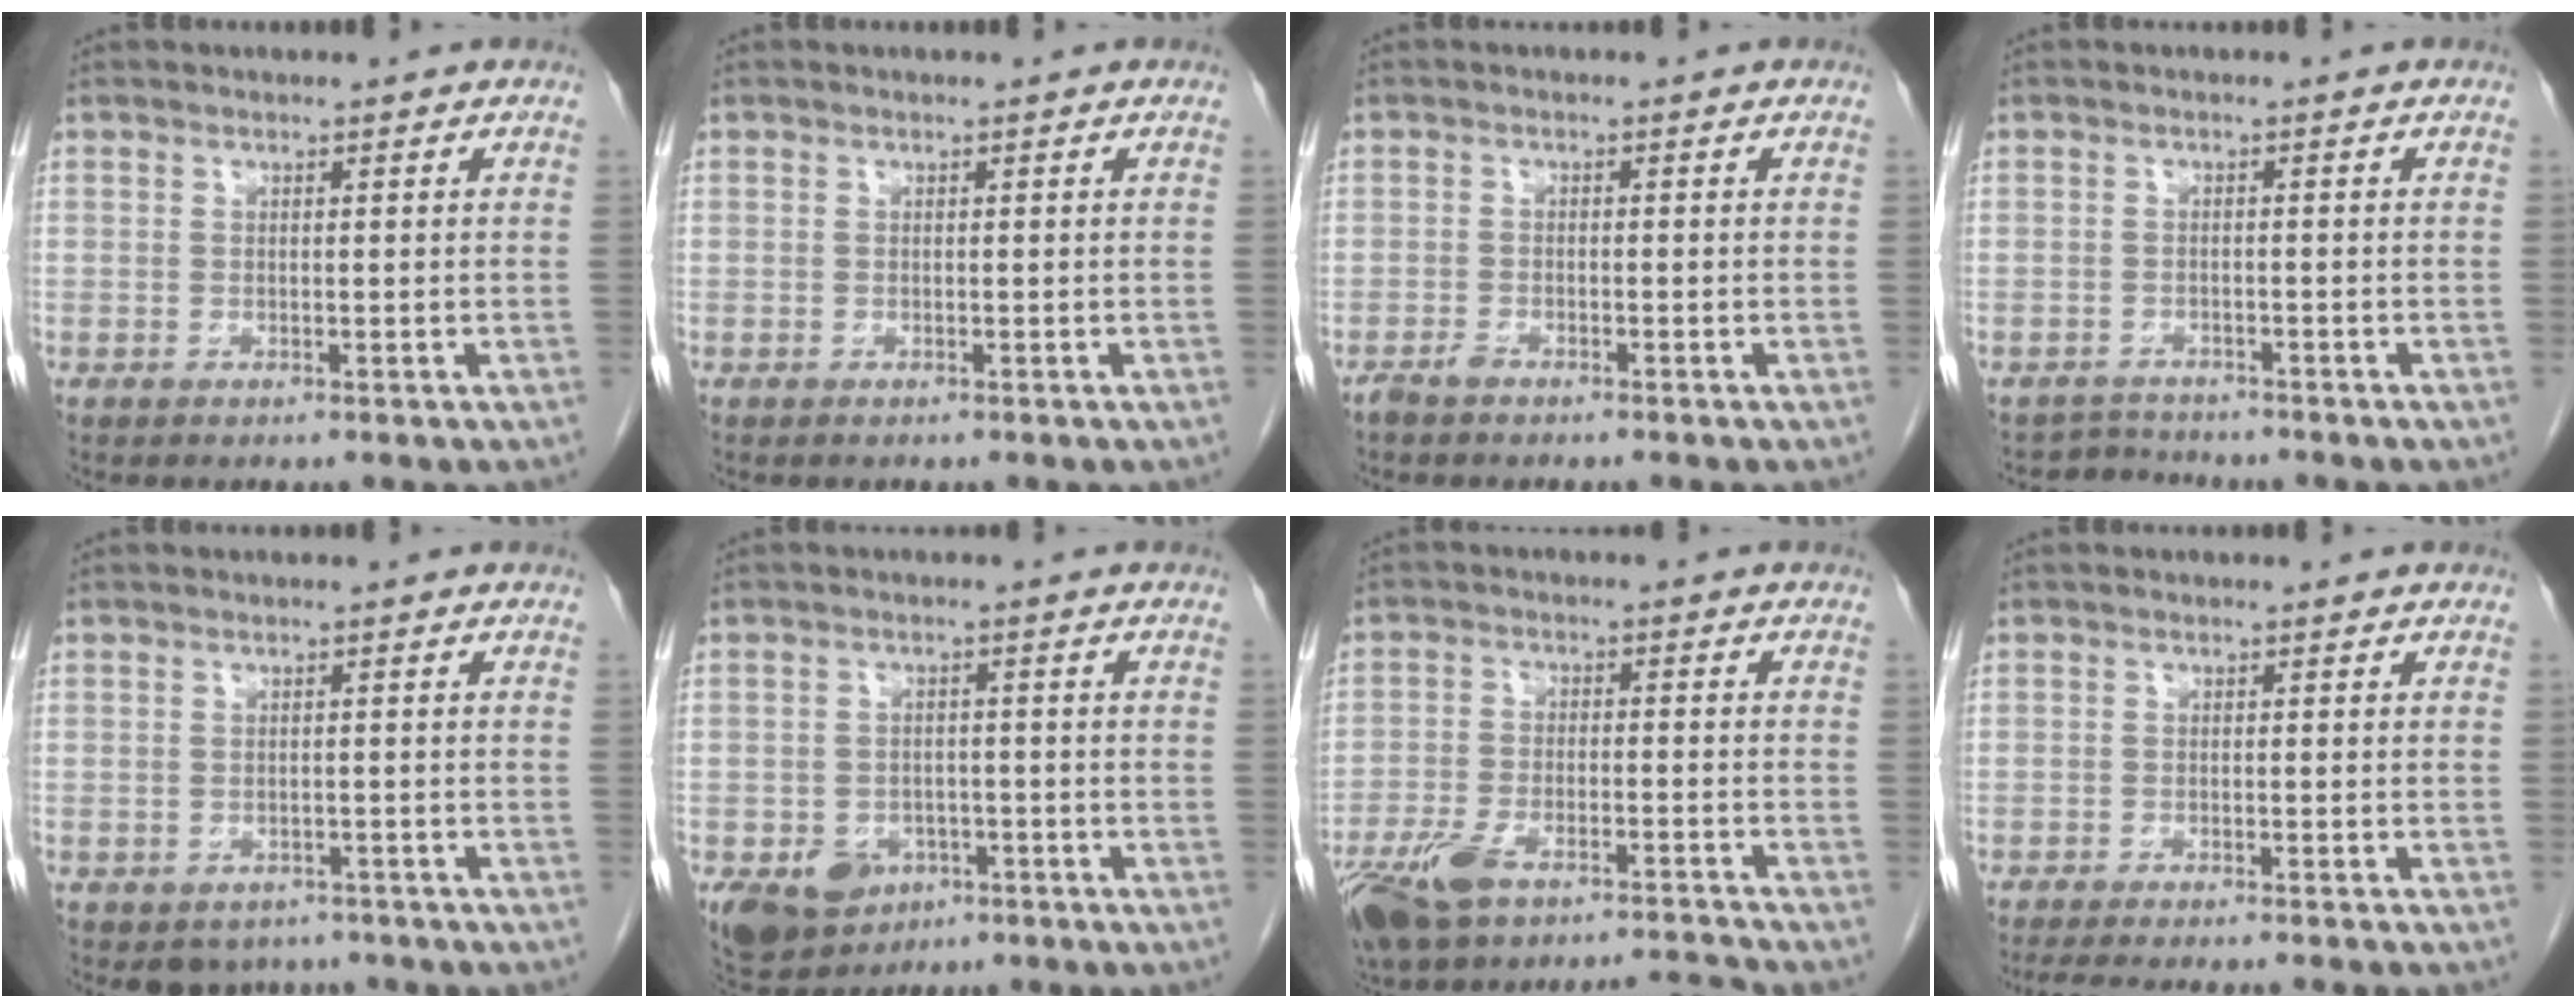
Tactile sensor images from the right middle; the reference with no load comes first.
{"total": 0.0}
{"total": 1.5, "force": [-1.4, 0.3, 0.6], "torque": [-0.018, -0.001, -0.025]}
{"total": 2.5, "force": [-2.2, 0.3, -1.1], "torque": [0.021, -0.009, -0.037]}
{"total": 4.1, "force": [-3.3, 2.4, 0.6], "torque": [0.001, 0.006, -0.042]}
{"total": 11.8, "force": [-5.7, 9.0, 5.1], "torque": [-0.125, 0.002, -0.080]}
{"total": 10.3, "force": [-8.7, 1.8, 5.2], "torque": [-0.103, 0.008, -0.154]}
{"total": 9.9, "force": [-8.9, 0.6, 4.4], "torque": [-0.053, -0.019, -0.122]}